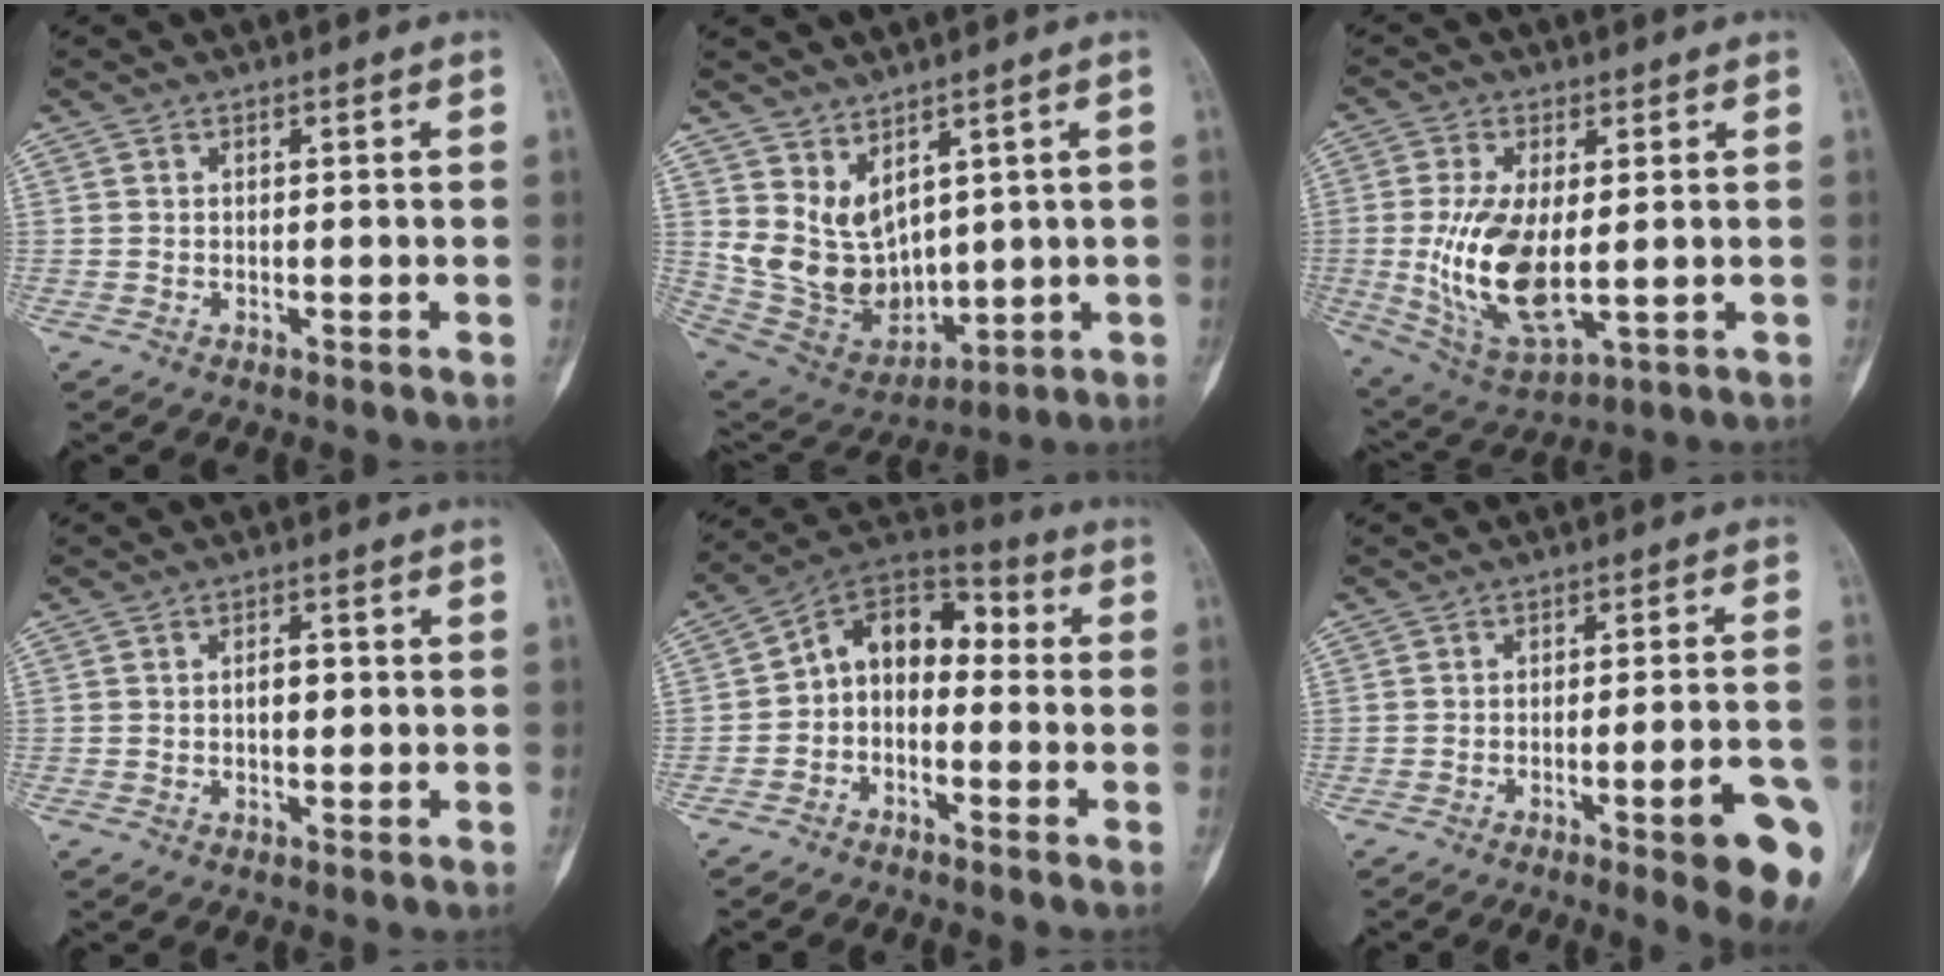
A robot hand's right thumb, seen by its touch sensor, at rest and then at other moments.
{"total": 12.6, "force": [4.5, 8.6, 8.0], "torque": [-0.113, -0.036, 0.122]}
{"total": 14.2, "force": [-0.5, 6.5, 12.6], "torque": [-0.248, -0.017, 0.008]}
{"total": 3.1, "force": [0.1, 1.8, 2.6], "torque": [-0.028, 0.005, 0.000]}
{"total": 10.7, "force": [-1.2, 7.5, 7.6], "torque": [-0.092, 0.060, -0.039]}
{"total": 11.8, "force": [-5.1, 1.9, 10.5], "torque": [-0.128, 0.014, -0.060]}